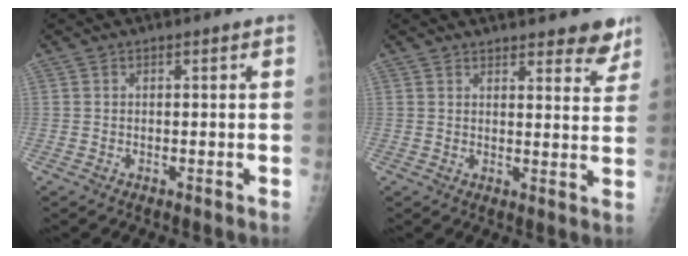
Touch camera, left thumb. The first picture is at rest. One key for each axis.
{"total": 7.4, "fx": 6.0, "fy": 2.4, "fz": 3.7, "tx": -0.014, "ty": -0.032, "tz": 0.069}